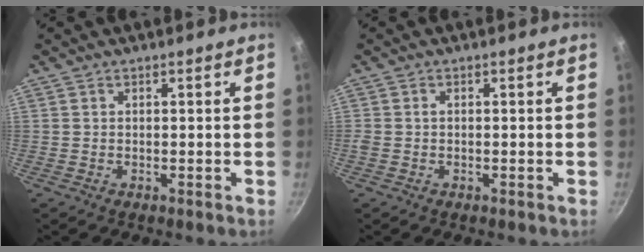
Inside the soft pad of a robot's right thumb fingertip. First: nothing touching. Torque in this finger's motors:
{"motor_torque": [0.13, 0.40, 0.15, 0.43, 0.00]}